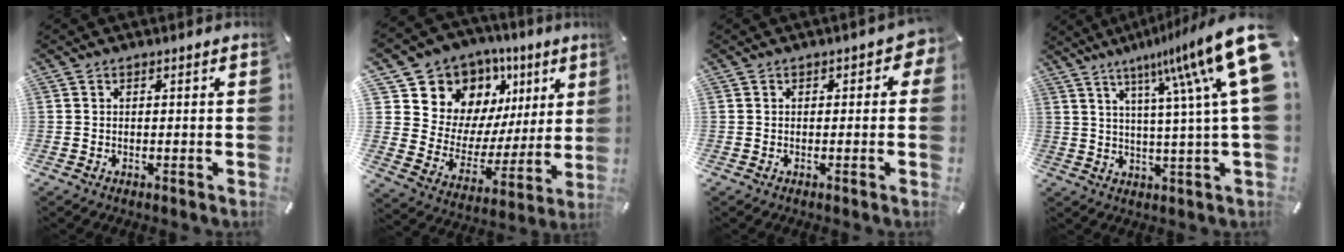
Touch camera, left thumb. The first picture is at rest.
{"total": 11.6, "force": [7.6, 8.6, 1.4], "torque": [-0.025, -0.091, 0.141]}
{"total": 2.1, "force": [0.0, 1.5, 1.5], "torque": [-0.012, 0.002, -0.005]}
{"total": 19.9, "force": [9.4, 1.4, 17.5], "torque": [-0.273, -0.063, 0.132]}